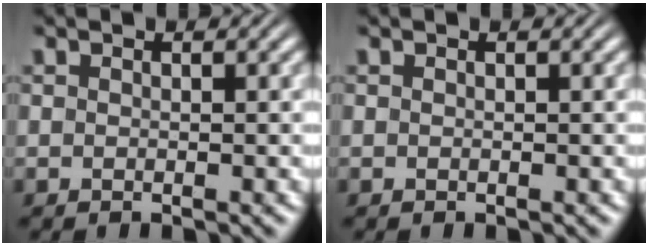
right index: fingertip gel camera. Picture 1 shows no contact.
{"total": 0.0}